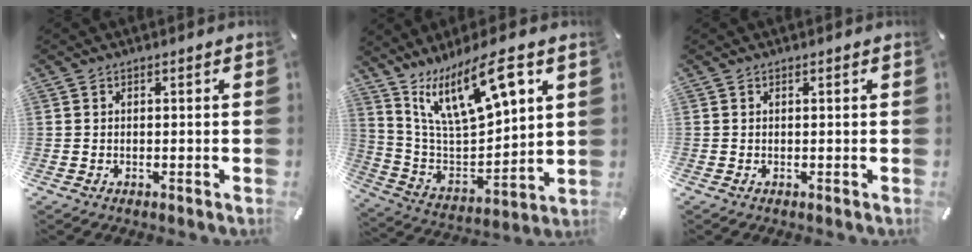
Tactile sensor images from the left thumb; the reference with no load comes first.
{"total": 18.8, "force": [11.6, 7.3, 12.8], "torque": [-0.232, -0.061, 0.199]}
{"total": 0.0}